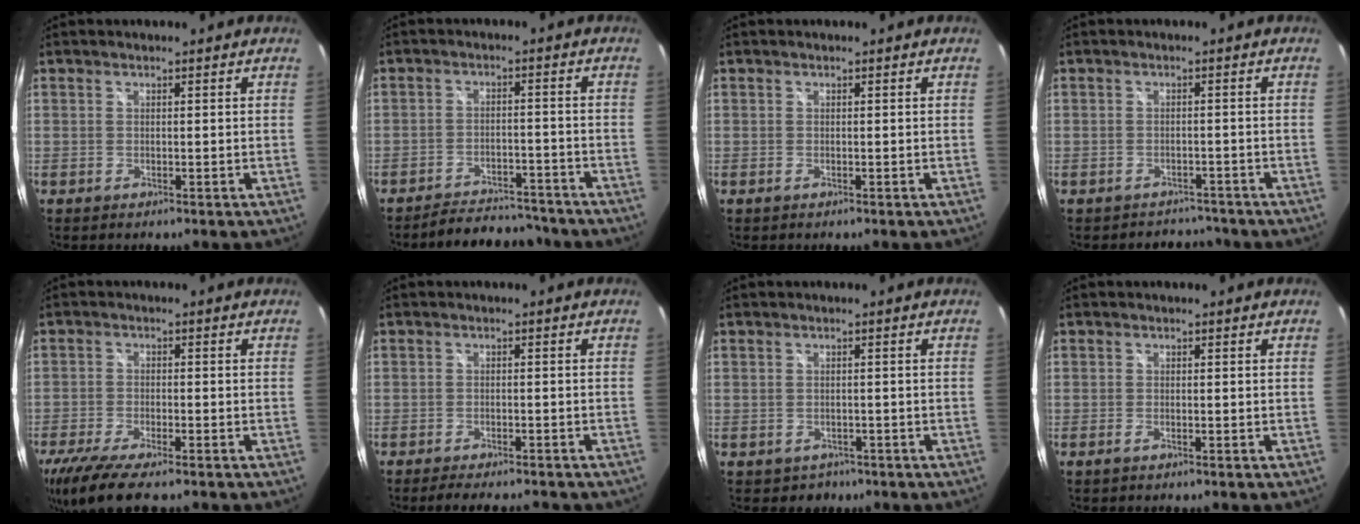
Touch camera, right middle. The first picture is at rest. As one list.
[{"total": 11.0, "force": [-10.1, 2.8, 3.0], "torque": [-0.077, 0.008, -0.138]}, {"total": 0.0}, {"total": 4.1, "force": [-3.7, 1.7, -0.2], "torque": [0.003, 0.013, -0.052]}, {"total": 10.6, "force": [-8.1, 2.3, 6.6], "torque": [-0.154, -0.040, -0.148]}, {"total": 8.4, "force": [-7.2, 1.8, 3.9], "torque": [-0.081, -0.014, -0.102]}, {"total": 2.6, "force": [-1.5, 2.0, 0.5], "torque": [-0.016, -0.005, -0.017]}, {"total": 0.8, "force": [-0.6, 0.0, 0.6], "torque": [-0.013, -0.001, -0.014]}]